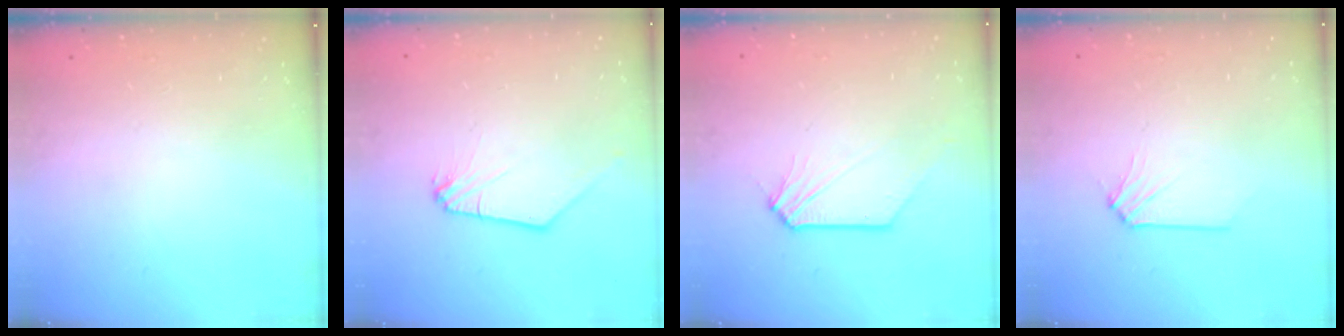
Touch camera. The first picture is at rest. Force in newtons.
{"total": 0.0}
{"total": 1.0, "press": 1.0, "slide": 0.1}
{"total": 0.6, "press": 0.6, "slide": 0.1}